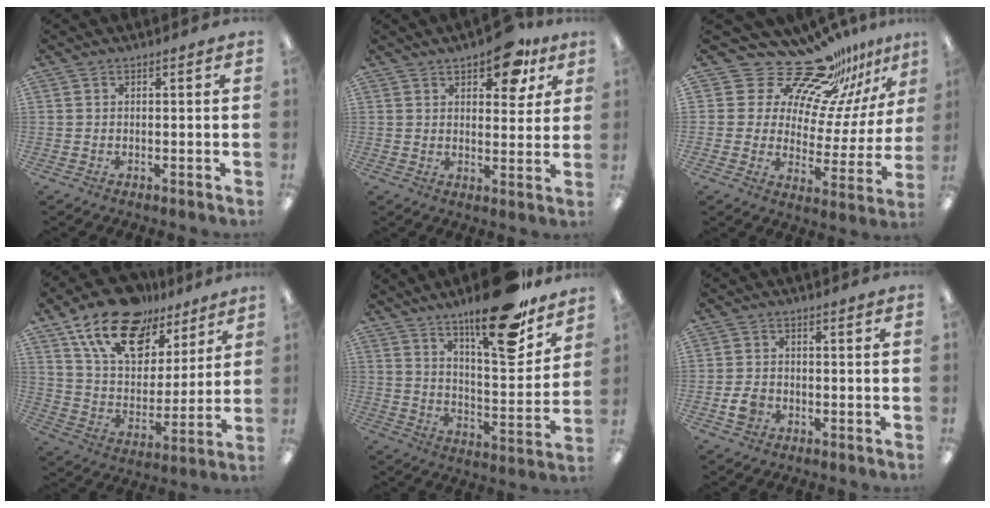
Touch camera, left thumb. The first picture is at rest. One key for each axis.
{"total": 10.2, "fx": 6.9, "fy": 4.8, "fz": 5.8, "tx": -0.059, "ty": -0.034, "tz": 0.114}
{"total": 20.3, "fx": 17.2, "fy": 8.4, "fz": 6.9, "tx": -0.116, "ty": -0.141, "tz": 0.300}
{"total": 18.3, "fx": 12.3, "fy": 10.3, "fz": 8.9, "tx": -0.161, "ty": -0.064, "tz": 0.222}
{"total": 20.7, "fx": 15.0, "fy": 6.0, "fz": 12.9, "tx": -0.186, "ty": -0.100, "tz": 0.242}
{"total": 3.7, "fx": -1.4, "fy": 2.9, "fz": 1.8, "tx": -0.033, "ty": 0.006, "tz": -0.025}